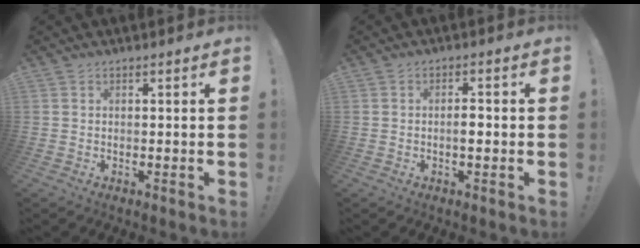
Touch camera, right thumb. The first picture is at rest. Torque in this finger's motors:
{"motor_torque": [0.50, 0.69, 0.44, -0.48, 0.00]}